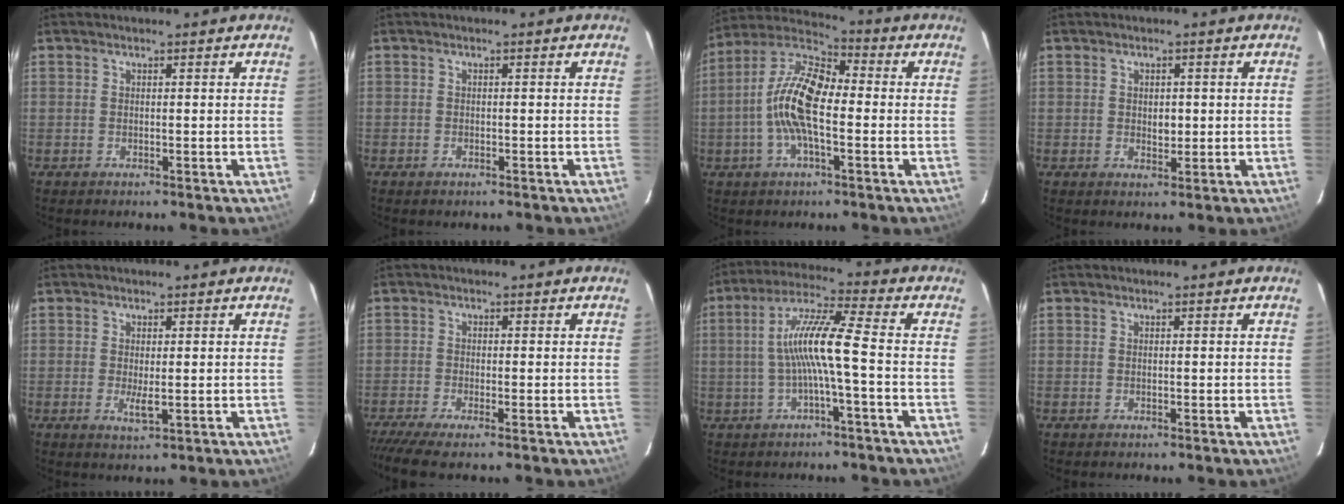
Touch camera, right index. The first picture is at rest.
{"total": 1.0, "force": [-0.6, 0.7, 0.3], "torque": [-0.005, -0.001, -0.008]}
{"total": 13.4, "force": [-1.9, 5.2, 12.2], "torque": [-0.246, 0.013, -0.048]}
{"total": 2.5, "force": [0.1, 1.8, 1.7], "torque": [-0.026, 0.002, 0.002]}
{"total": 2.8, "force": [-0.3, 0.8, 2.7], "torque": [-0.050, -0.009, -0.003]}
{"total": 5.4, "force": [-4.4, 0.0, 3.1], "torque": [-0.077, -0.025, -0.085]}
{"total": 9.6, "force": [-1.5, -0.2, 9.4], "torque": [-0.190, 0.014, -0.025]}
{"total": 0.0}